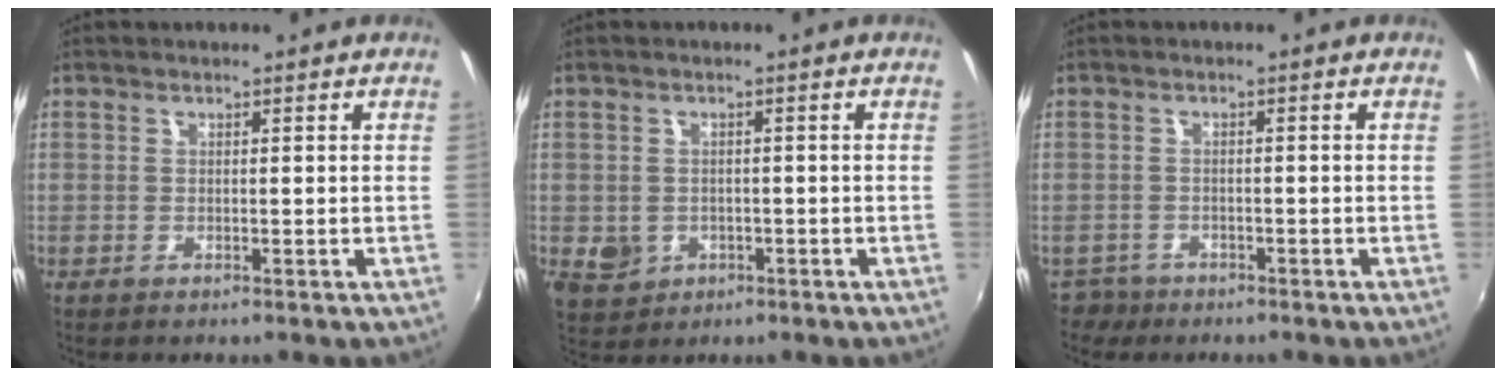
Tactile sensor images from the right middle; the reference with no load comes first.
{"total": 4.6, "force": [-1.2, 4.1, 1.7], "torque": [-0.038, -0.002, -0.008]}
{"total": 3.0, "force": [-2.2, 2.0, 0.1], "torque": [-0.012, -0.002, -0.039]}